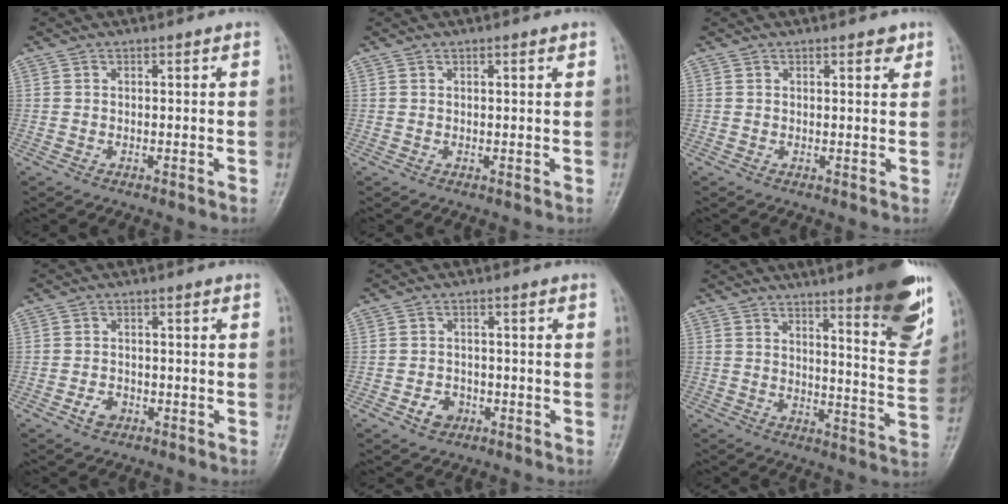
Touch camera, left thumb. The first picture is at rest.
{"total": 0.9, "force": [0.5, 0.0, 0.8], "torque": [-0.012, -0.001, 0.008]}
{"total": 2.0, "force": [1.3, 0.7, 1.3], "torque": [-0.012, -0.006, 0.015]}
{"total": 2.7, "force": [-1.4, 1.8, 1.5], "torque": [-0.022, 0.011, -0.022]}
{"total": 3.6, "force": [-1.7, 2.8, 1.6], "torque": [-0.015, 0.014, -0.026]}
{"total": 16.5, "force": [10.0, 2.8, 12.7], "torque": [-0.139, -0.066, 0.135]}